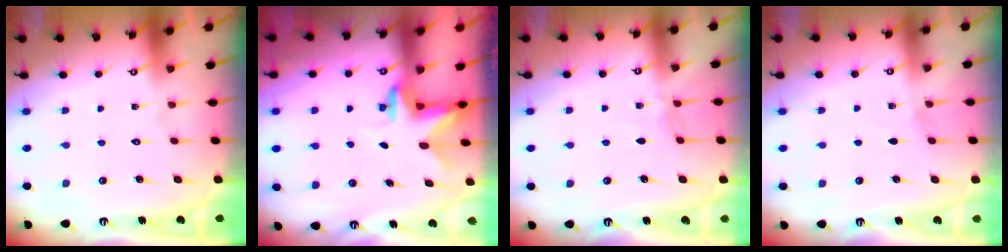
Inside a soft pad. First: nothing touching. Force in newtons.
{"total": 2.5, "press": 2.5, "slide": 0.4}
{"total": 3.1, "press": 3.1, "slide": 0.5}
{"total": 5.0, "press": 4.4, "slide": 2.5}